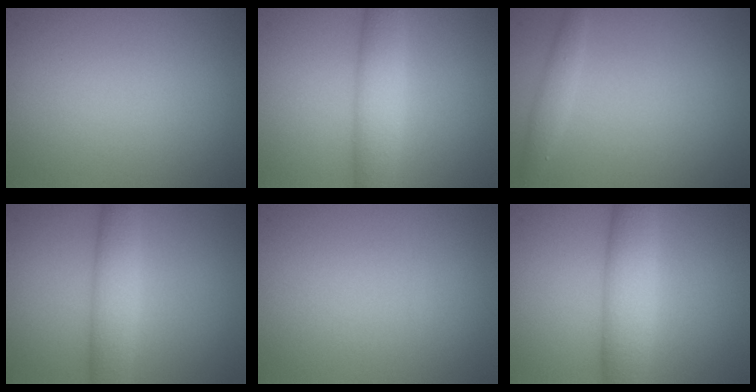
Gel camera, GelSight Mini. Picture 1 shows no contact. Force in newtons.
{"total": 4.5, "press": 4.5, "slide": 0.1}
{"total": 1.4, "press": 1.4, "slide": 0.0}
{"total": 4.1, "press": 4.1, "slide": 0.1}
{"total": 0.0}
{"total": 5.5, "press": 5.5, "slide": 0.2}